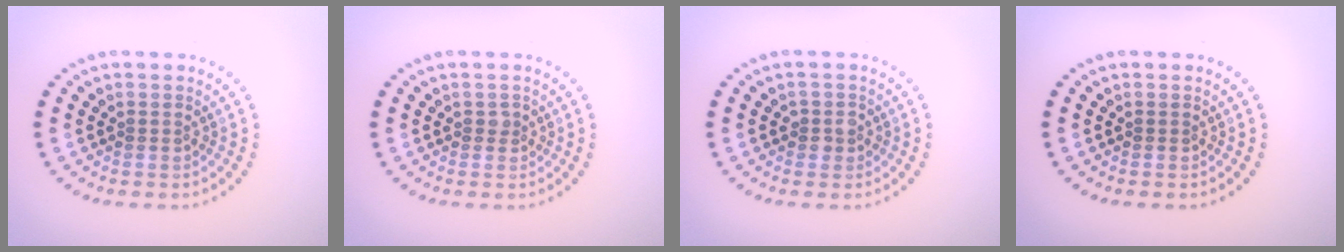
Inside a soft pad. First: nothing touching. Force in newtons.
{"total": 0.6, "press": 0.5, "slide": 0.2}
{"total": 1.4, "press": 1.2, "slide": 0.7}
{"total": 0.0}